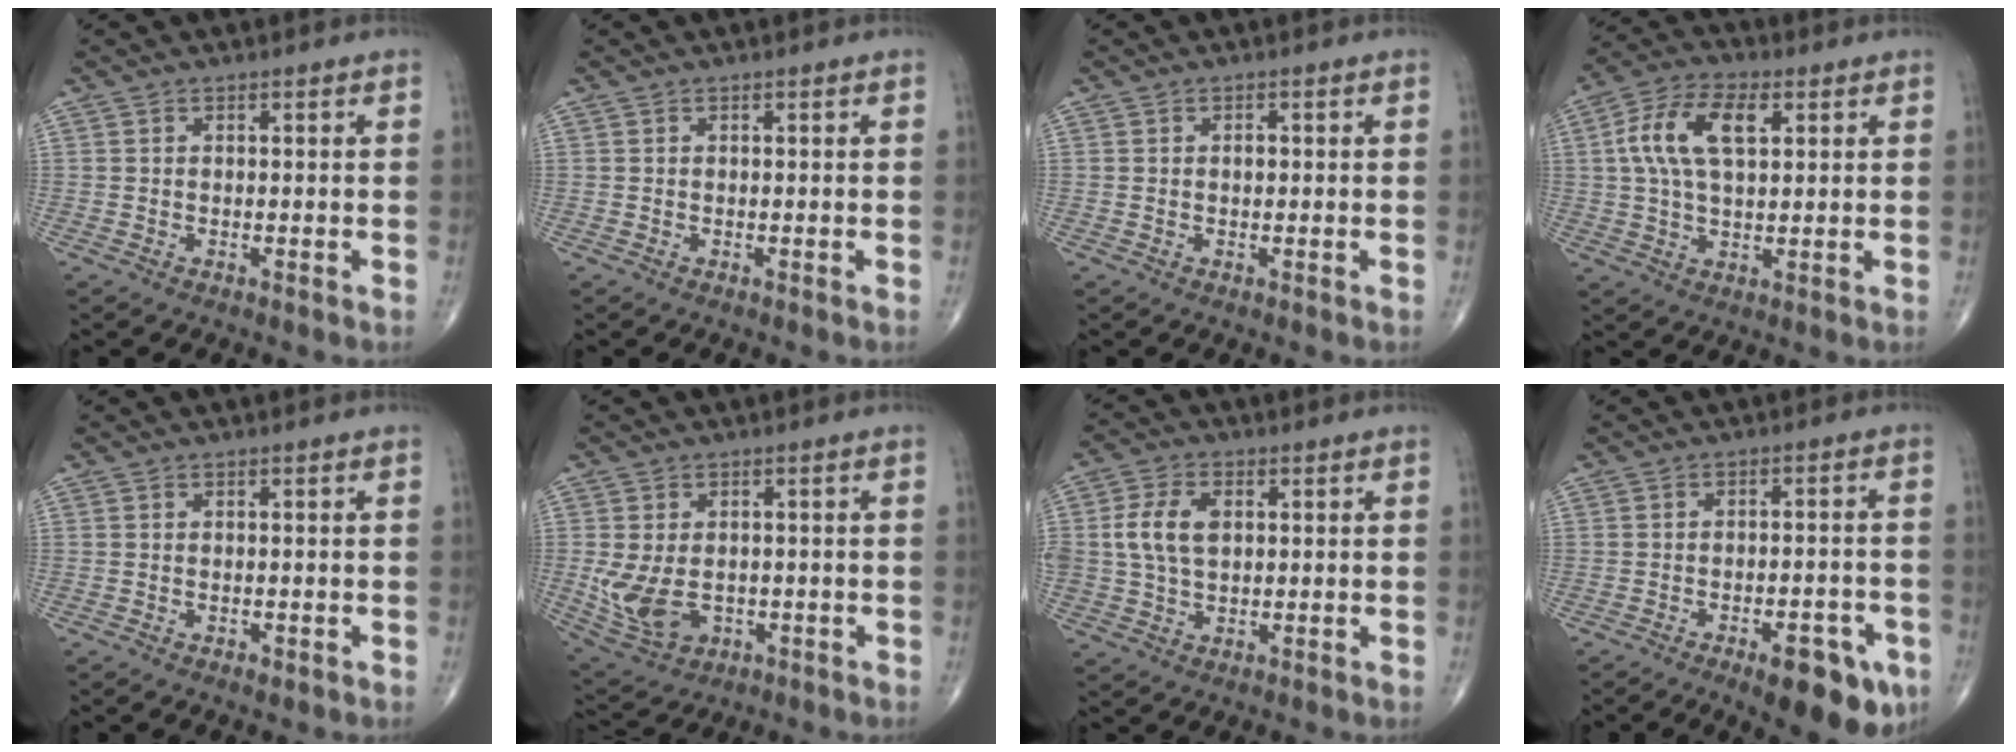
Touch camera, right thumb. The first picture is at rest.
{"total": 0.0}
{"total": 1.0, "force": [0.1, 0.7, 0.7], "torque": [-0.009, 0.004, 0.000]}
{"total": 11.9, "force": [3.1, 6.1, 9.7], "torque": [-0.188, 0.013, 0.054]}
{"total": 0.9, "force": [-0.4, 0.5, 0.7], "torque": [-0.012, -0.001, -0.004]}
{"total": 9.2, "force": [-1.3, 6.4, 6.5], "torque": [-0.125, -0.005, -0.007]}
{"total": 7.7, "force": [1.2, 4.9, 5.8], "torque": [-0.117, 0.006, 0.024]}
{"total": 11.4, "force": [-5.9, 4.2, 8.8], "torque": [-0.091, 0.021, -0.072]}